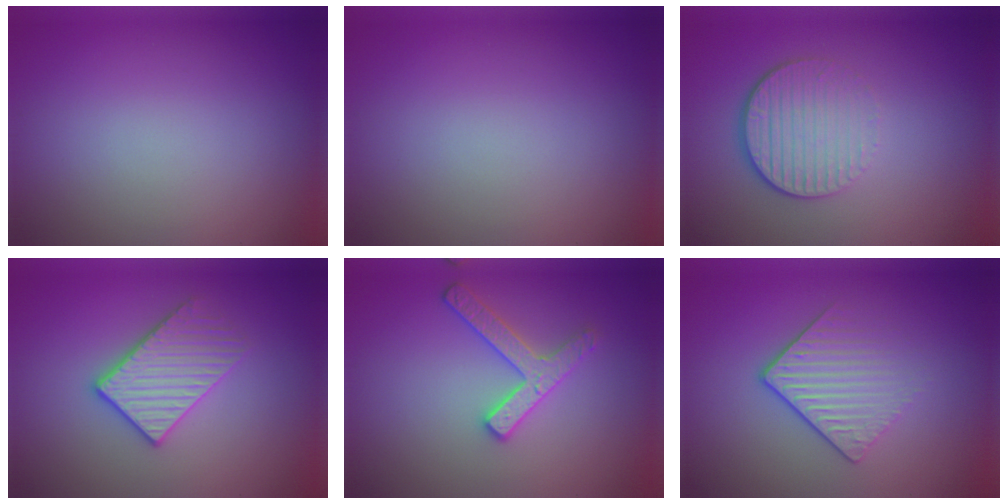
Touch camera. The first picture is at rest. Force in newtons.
{"total": 0.0}
{"total": 4.3, "press": 2.9, "slide": 3.2}
{"total": 3.3, "press": 3.1, "slide": 1.1}
{"total": 2.6, "press": 2.6, "slide": 0.4}
{"total": 4.2, "press": 2.7, "slide": 3.3}